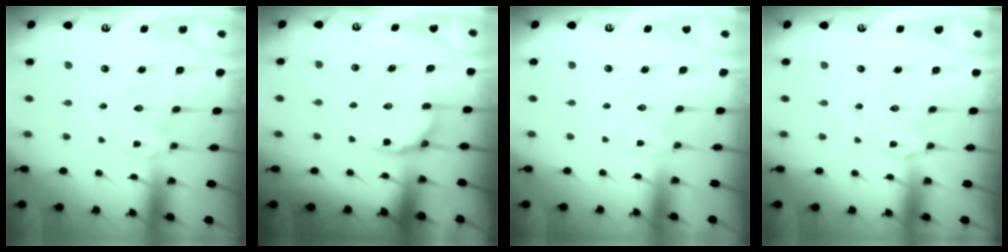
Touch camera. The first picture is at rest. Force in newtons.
{"total": 6.2, "press": 5.7, "slide": 2.4}
{"total": 0.0}
{"total": 0.0}